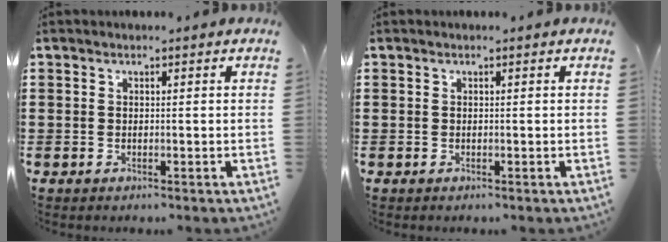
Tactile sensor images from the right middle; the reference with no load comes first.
{"total": 0.0}